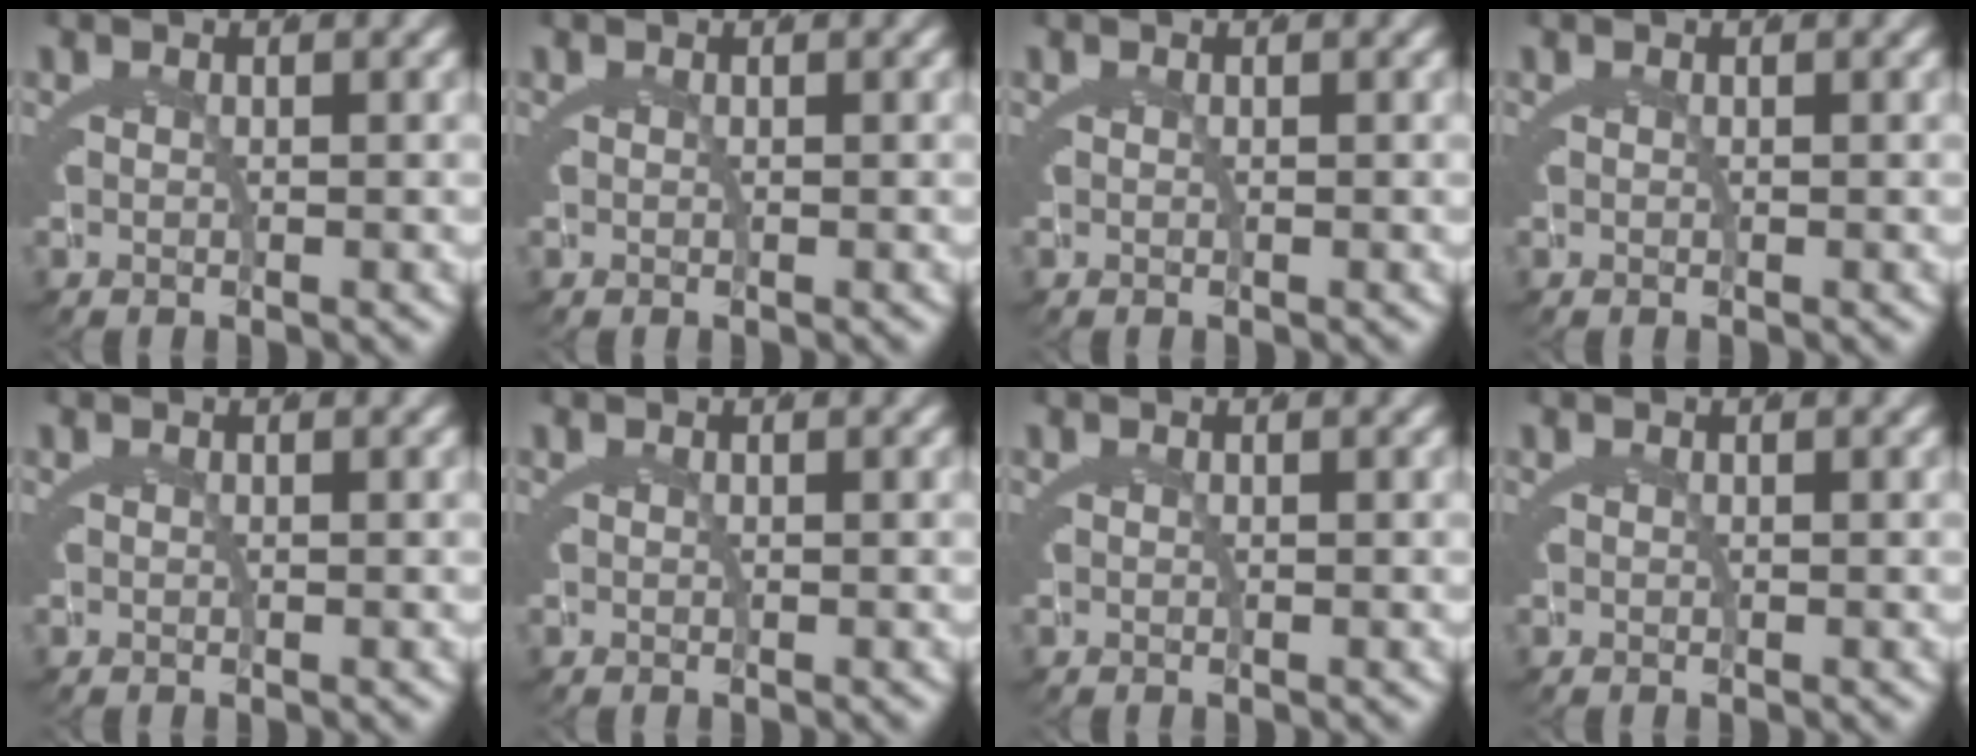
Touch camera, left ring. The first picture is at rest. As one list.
[{"total": 0.0}, {"total": 0.0}, {"total": 0.0}, {"total": 0.0}, {"total": 0.0}, {"total": 0.0}, {"total": 0.0}]